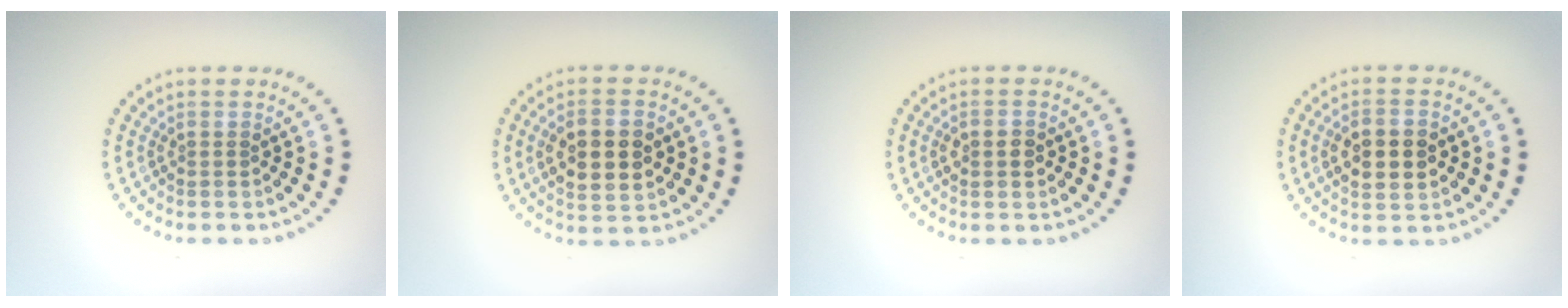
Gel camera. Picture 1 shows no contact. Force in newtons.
{"total": 5.1, "press": 5.1, "slide": 0.3}
{"total": 1.4, "press": 1.4, "slide": 0.2}
{"total": 4.7, "press": 4.7, "slide": 0.3}